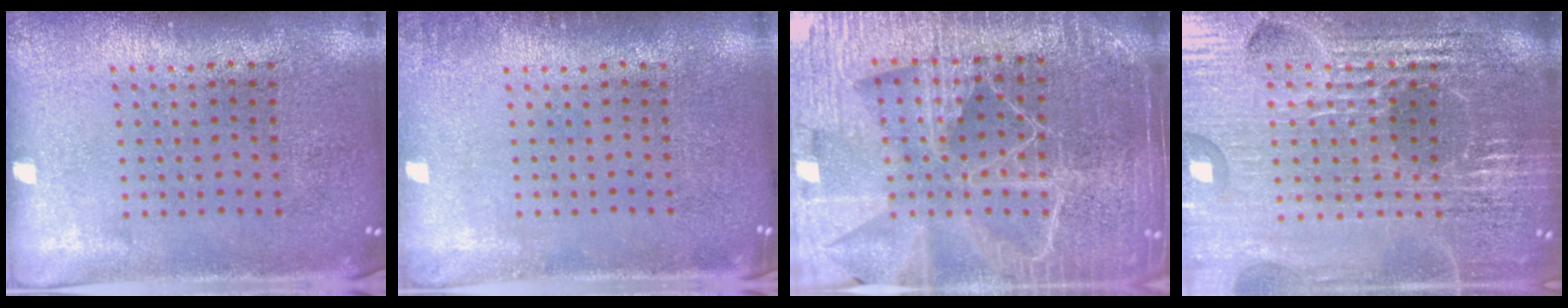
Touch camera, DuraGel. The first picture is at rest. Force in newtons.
{"total": 1.0, "press": 1.0, "slide": 0.2}
{"total": 6.0, "press": 5.2, "slide": 2.8}
{"total": 6.2, "press": 5.5, "slide": 2.8}